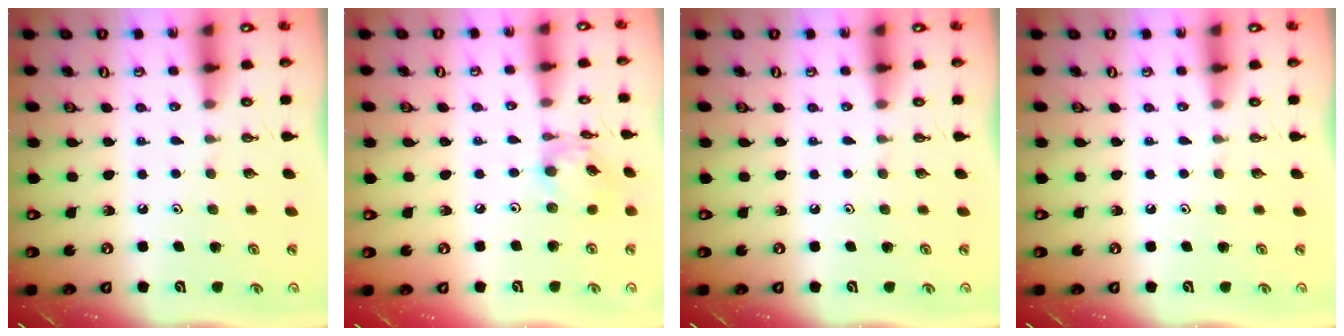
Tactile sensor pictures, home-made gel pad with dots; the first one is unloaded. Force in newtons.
{"total": 10.9, "press": 10.9, "slide": 1.0}
{"total": 0.0}
{"total": 0.0}